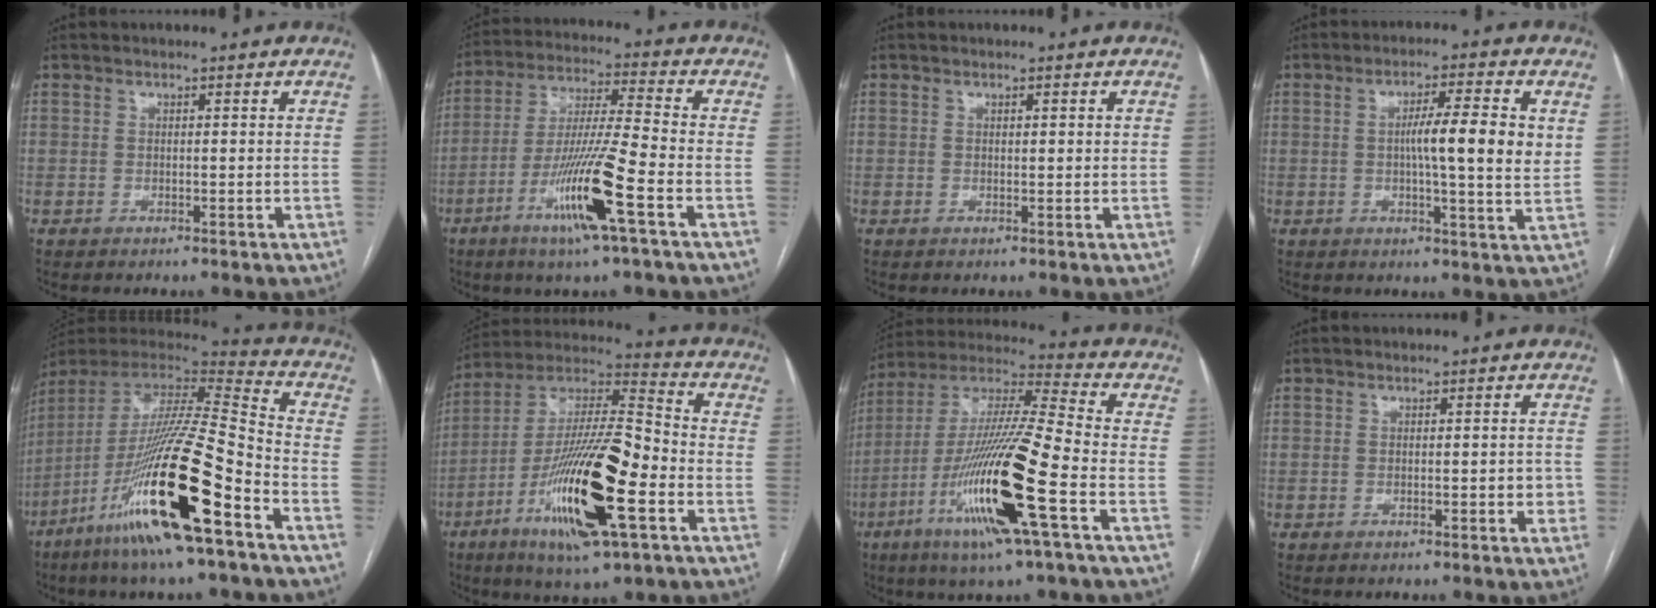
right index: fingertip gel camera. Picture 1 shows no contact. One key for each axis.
{"total": 13.4, "fx": -5.9, "fy": -0.6, "fz": 12.0, "tx": -0.237, "ty": -0.016, "tz": -0.113}
{"total": 0.9, "fx": 0.3, "fy": 0.2, "fz": 0.8, "tx": -0.013, "ty": 0.001, "tz": 0.004}
{"total": 9.2, "fx": 1.4, "fy": 0.5, "fz": 9.0, "tx": -0.141, "ty": 0.004, "tz": 0.015}
{"total": 25.2, "fx": -12.1, "fy": 1.7, "fz": 22.1, "tx": -0.419, "ty": -0.056, "tz": -0.225}
{"total": 21.8, "fx": -8.0, "fy": 3.4, "fz": 20.0, "tx": -0.382, "ty": -0.019, "tz": -0.140}
{"total": 20.5, "fx": -7.5, "fy": 0.4, "fz": 19.1, "tx": -0.396, "ty": -0.026, "tz": -0.146}
{"total": 1.9, "fx": -0.6, "fy": 0.8, "fz": 1.6, "tx": -0.016, "ty": 0.005, "tz": -0.006}